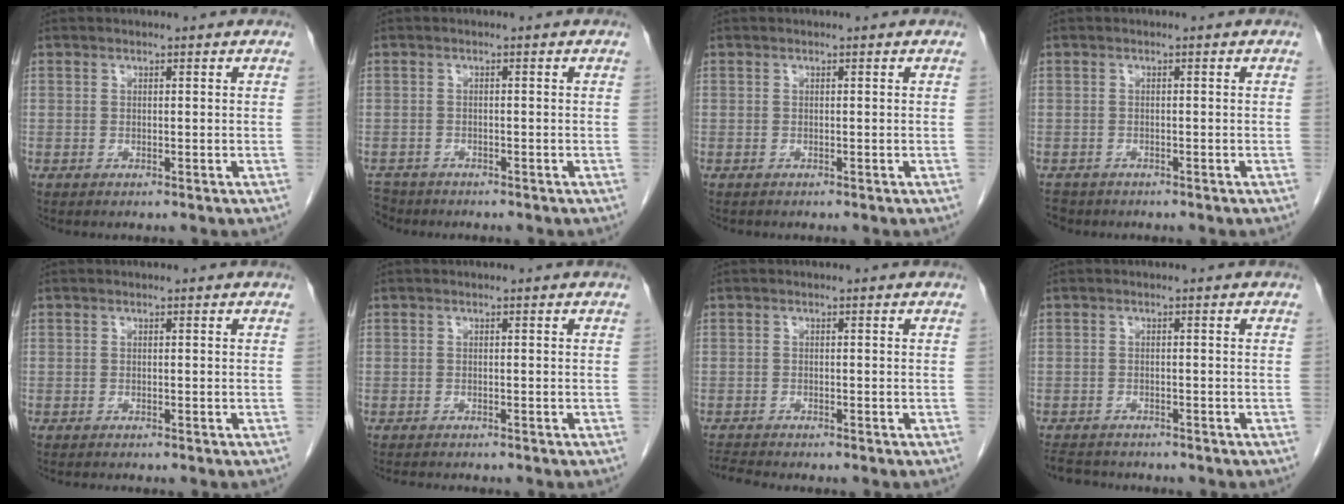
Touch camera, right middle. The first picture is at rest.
{"total": 3.4, "force": [-3.1, 1.5, -0.2], "torque": [0.000, -0.007, -0.058]}
{"total": 0.0}
{"total": 2.8, "force": [-2.3, 1.5, 0.3], "torque": [-0.010, -0.001, -0.037]}
{"total": 1.0, "force": [-0.9, 0.1, 0.3], "torque": [-0.012, -0.005, -0.012]}
{"total": 2.3, "force": [-2.1, 0.3, 0.8], "torque": [-0.017, -0.008, -0.030]}
{"total": 2.1, "force": [-2.1, -0.5, 0.1], "torque": [-0.011, -0.015, -0.039]}
{"total": 5.4, "force": [-5.0, 1.5, 1.3], "torque": [-0.023, -0.008, -0.077]}